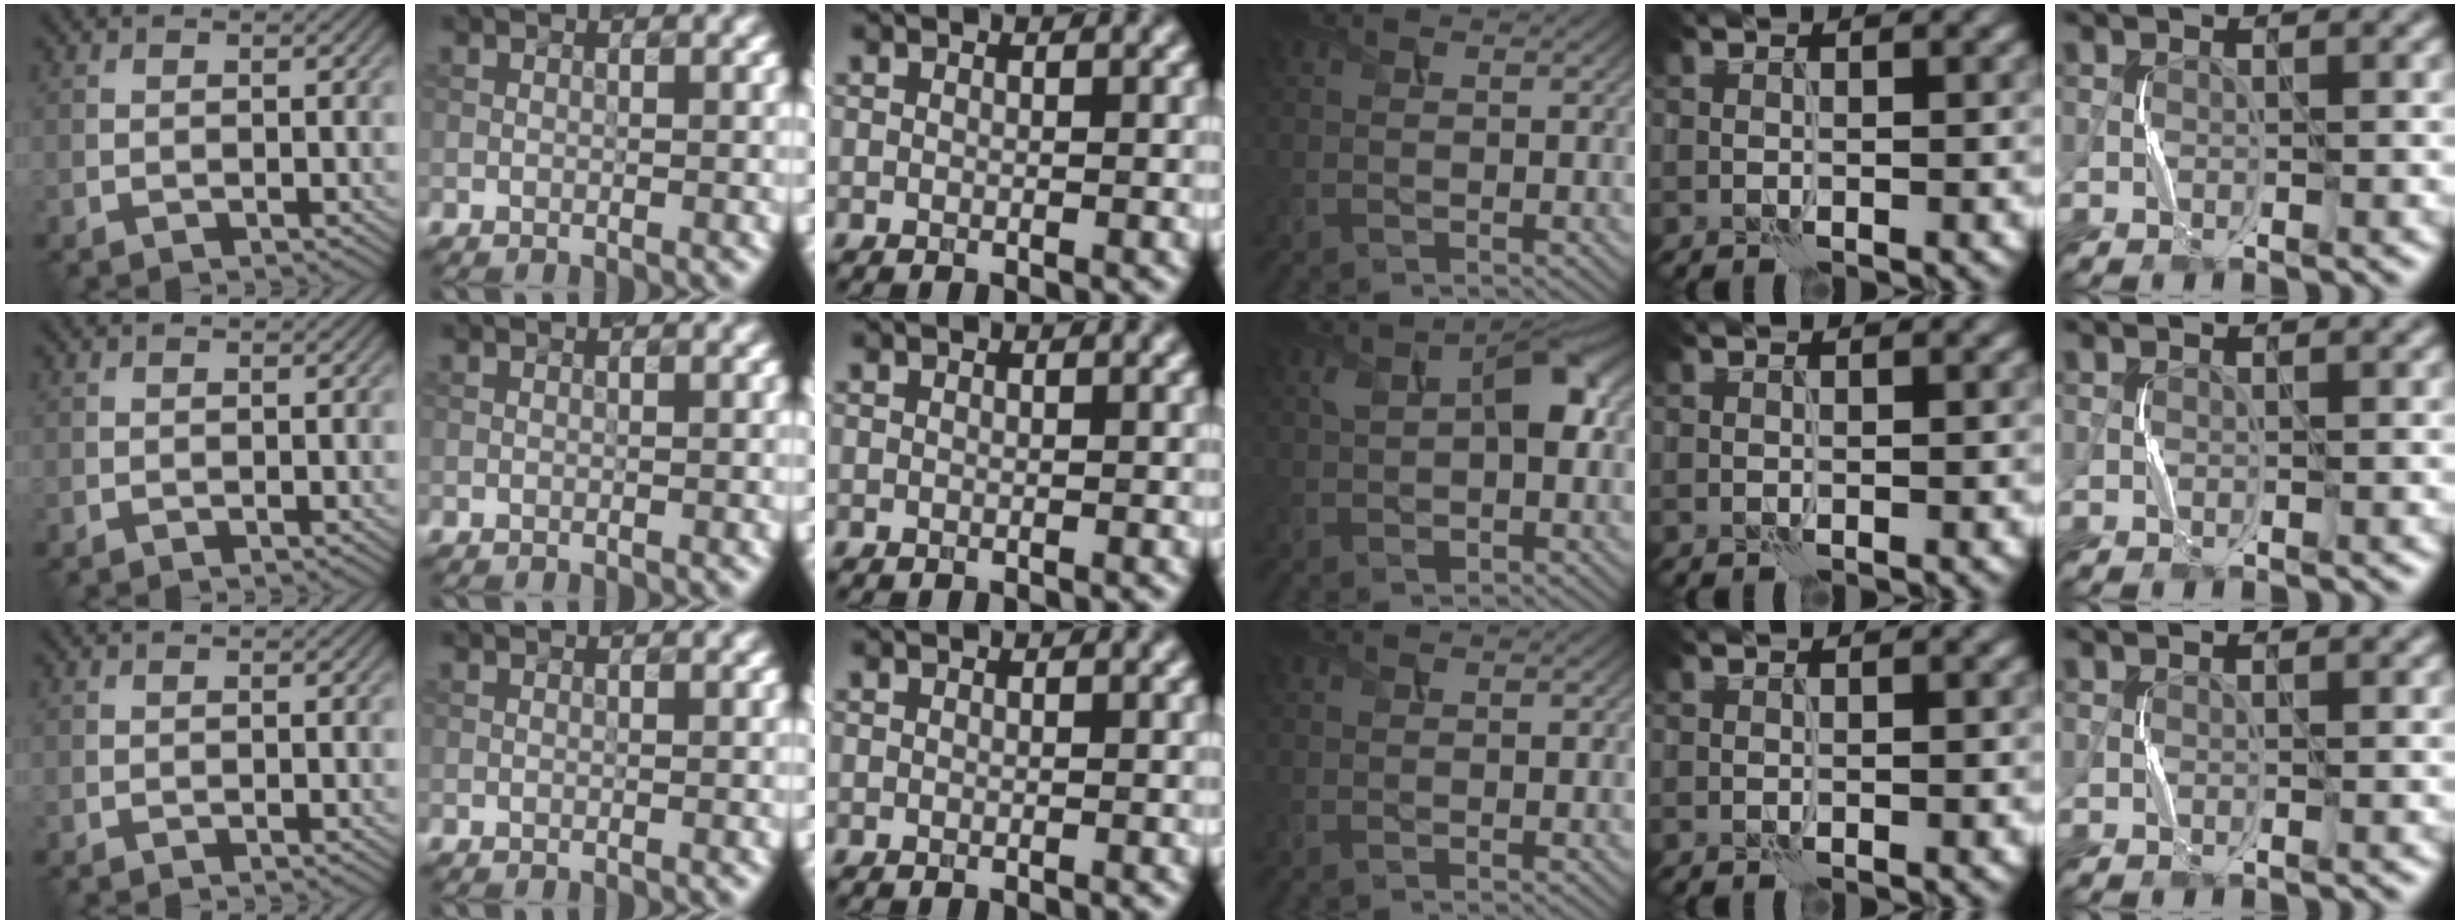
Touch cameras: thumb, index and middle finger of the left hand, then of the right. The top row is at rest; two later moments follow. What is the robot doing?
{"motion": "squeeze", "object": "stress ball aka squeeze ball"}